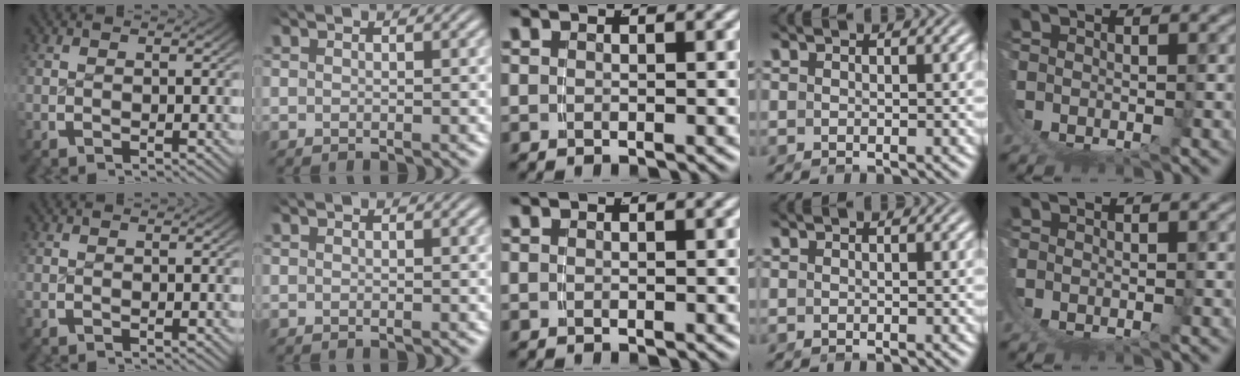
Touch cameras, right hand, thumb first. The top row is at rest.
{}